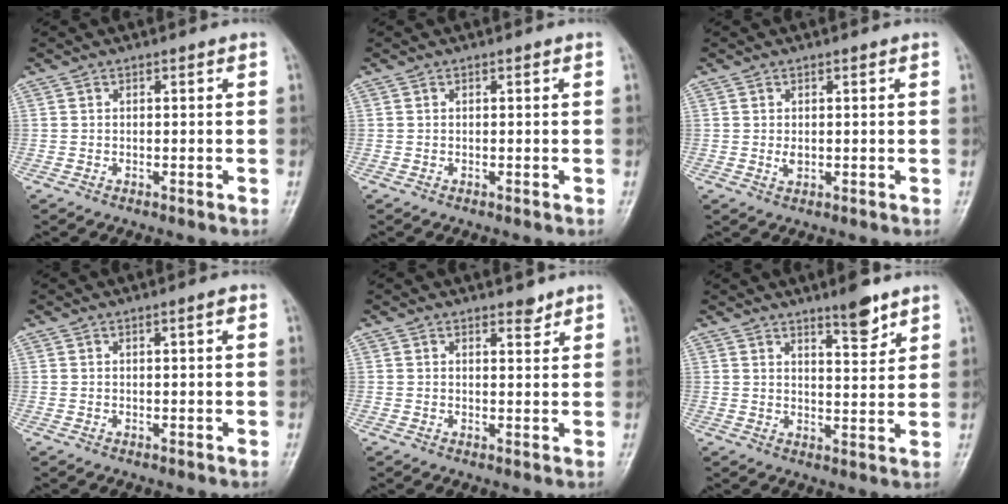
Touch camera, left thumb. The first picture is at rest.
{"total": 0.0}
{"total": 1.4, "force": [0.2, 0.8, 1.2], "torque": [-0.017, -0.004, 0.009]}
{"total": 1.4, "force": [0.6, 0.1, 1.3], "torque": [-0.023, 0.001, 0.009]}
{"total": 2.1, "force": [1.8, 0.8, 0.9], "torque": [-0.003, -0.013, 0.026]}
{"total": 6.1, "force": [4.5, 1.4, 3.9], "torque": [-0.045, -0.035, 0.068]}